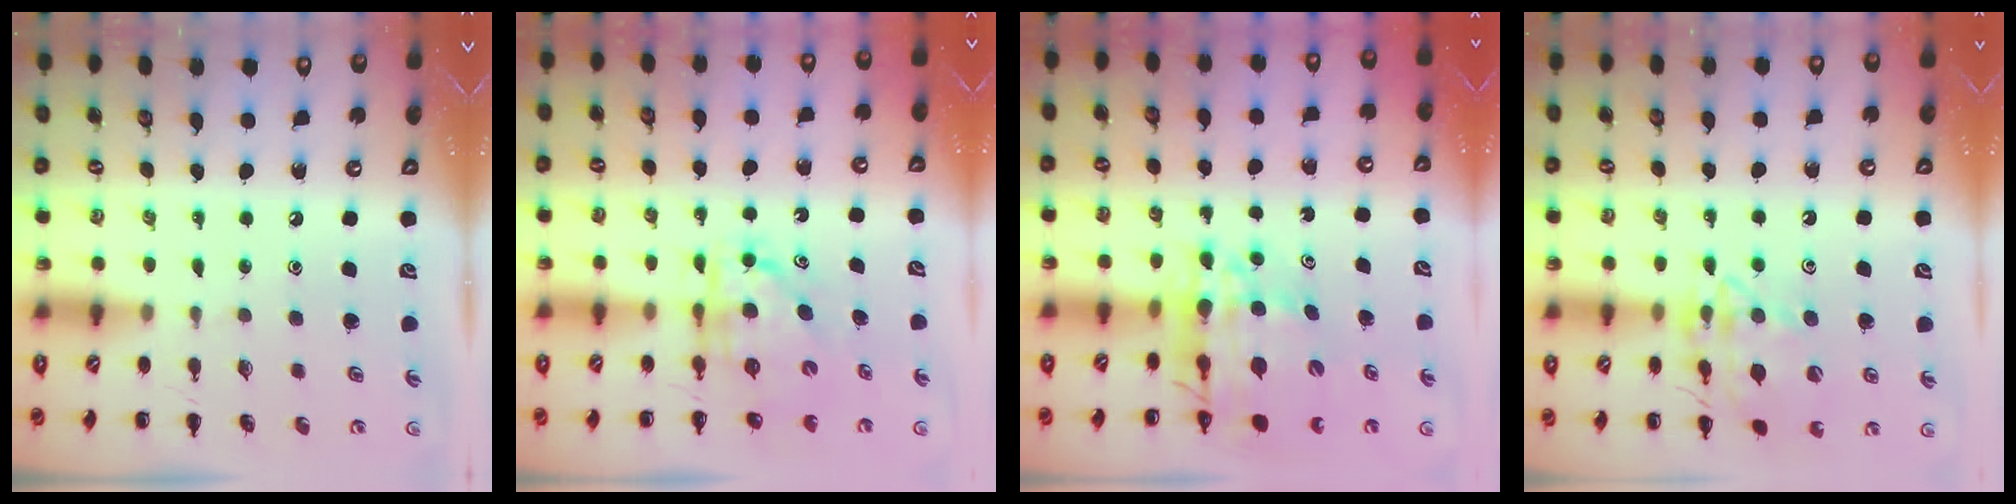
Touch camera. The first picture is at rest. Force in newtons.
{"total": 6.4, "press": 6.3, "slide": 0.8}
{"total": 13.8, "press": 13.2, "slide": 4.0}
{"total": 14.8, "press": 14.7, "slide": 1.1}